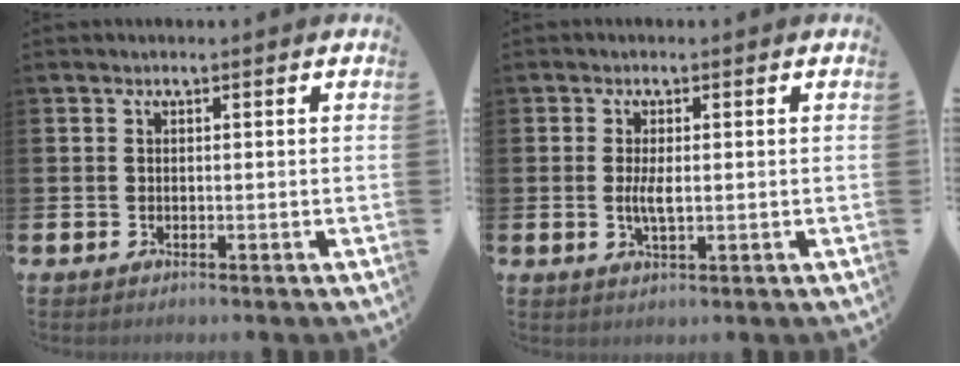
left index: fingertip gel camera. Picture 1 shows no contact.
{"total": 2.7, "force": [0.1, 0.9, 2.5], "torque": [-0.042, -0.002, -0.001]}